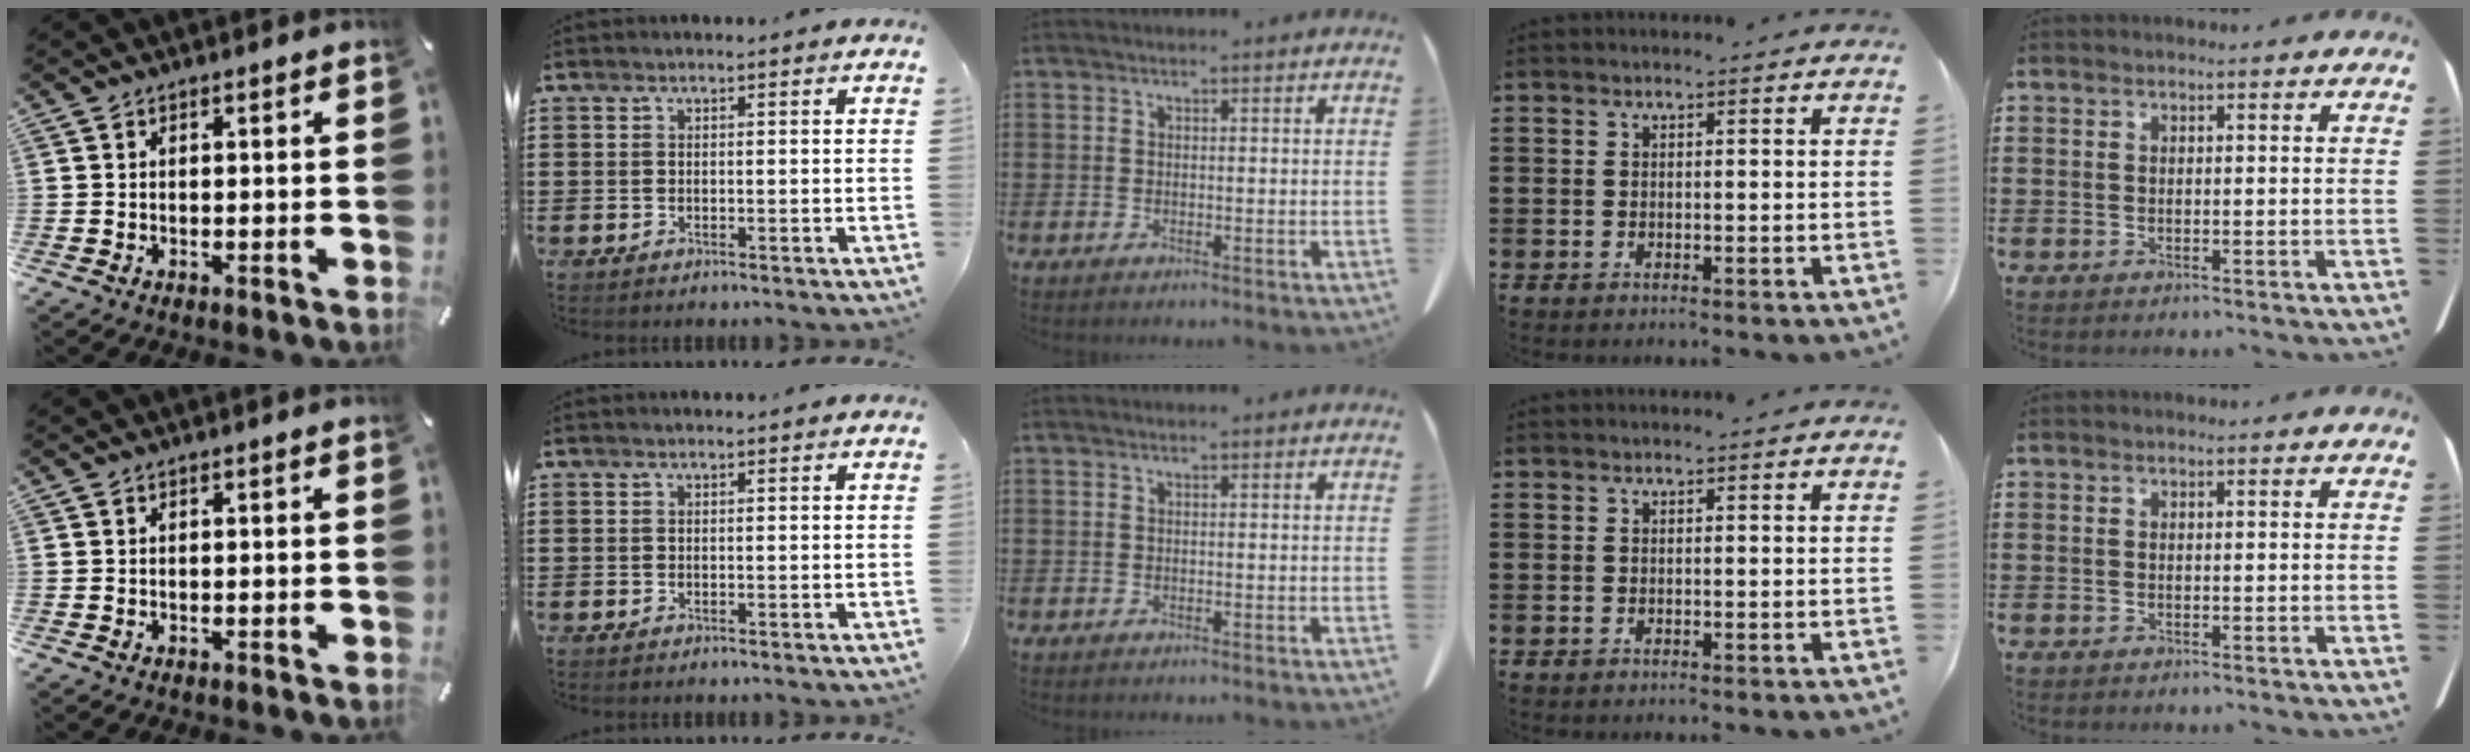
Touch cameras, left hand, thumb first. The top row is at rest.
{}